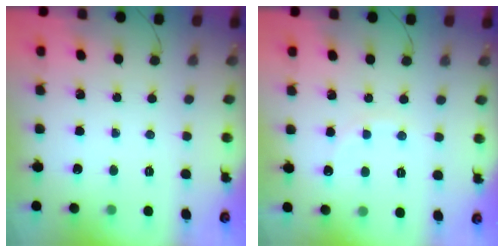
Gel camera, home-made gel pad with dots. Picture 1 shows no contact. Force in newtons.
{"total": 3.9, "press": 3.8, "slide": 1.0}